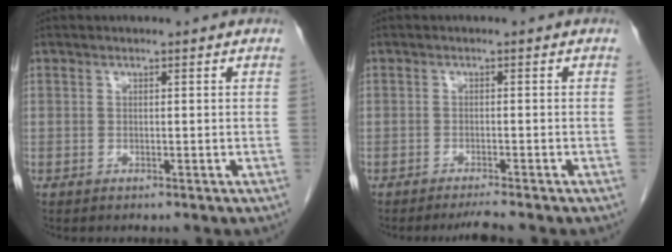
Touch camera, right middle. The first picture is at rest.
{"total": 2.3, "force": [-2.1, -0.4, 0.9], "torque": [-0.017, -0.006, -0.035]}